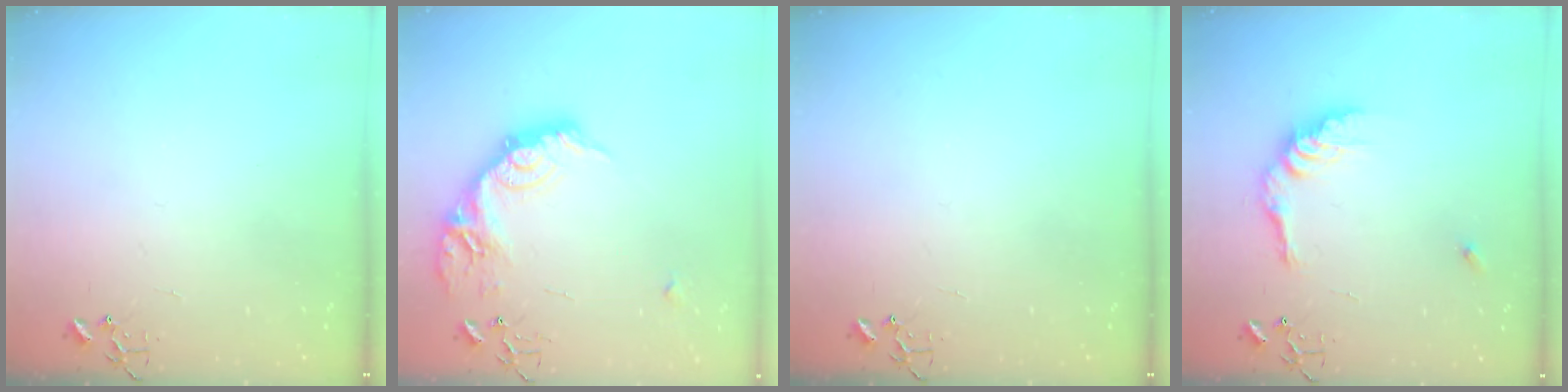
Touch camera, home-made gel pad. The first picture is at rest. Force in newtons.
{"total": 20.9, "press": 20.9, "slide": 1.2}
{"total": 0.0}
{"total": 13.3, "press": 13.2, "slide": 1.1}